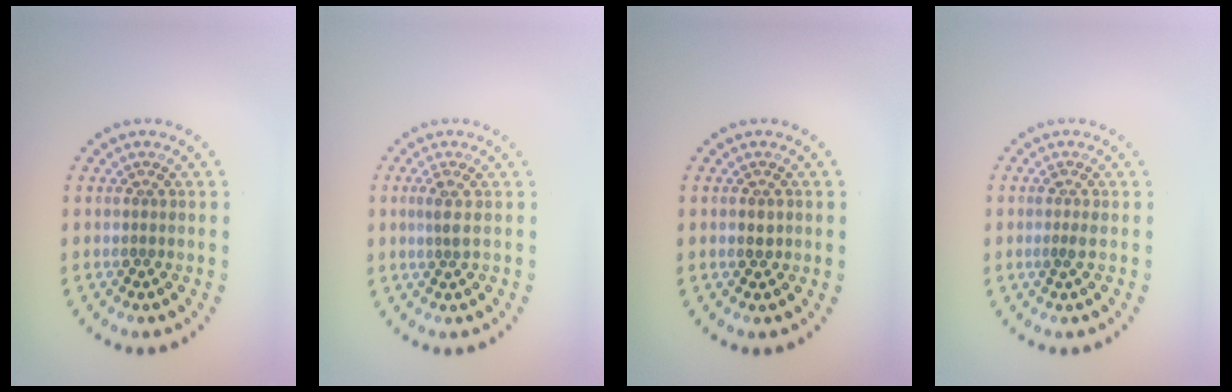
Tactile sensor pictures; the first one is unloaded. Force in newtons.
{"total": 1.6, "press": 1.2, "slide": 1.0}
{"total": 0.9, "press": 0.9, "slide": 0.2}
{"total": 1.1, "press": 0.8, "slide": 0.7}